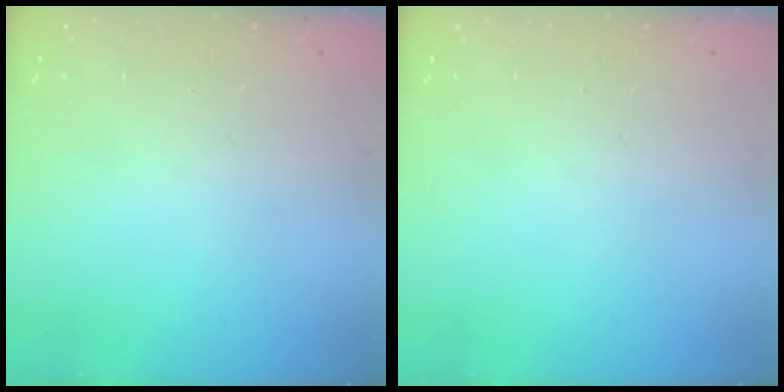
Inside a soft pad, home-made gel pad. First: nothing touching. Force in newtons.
{"total": 0.0}